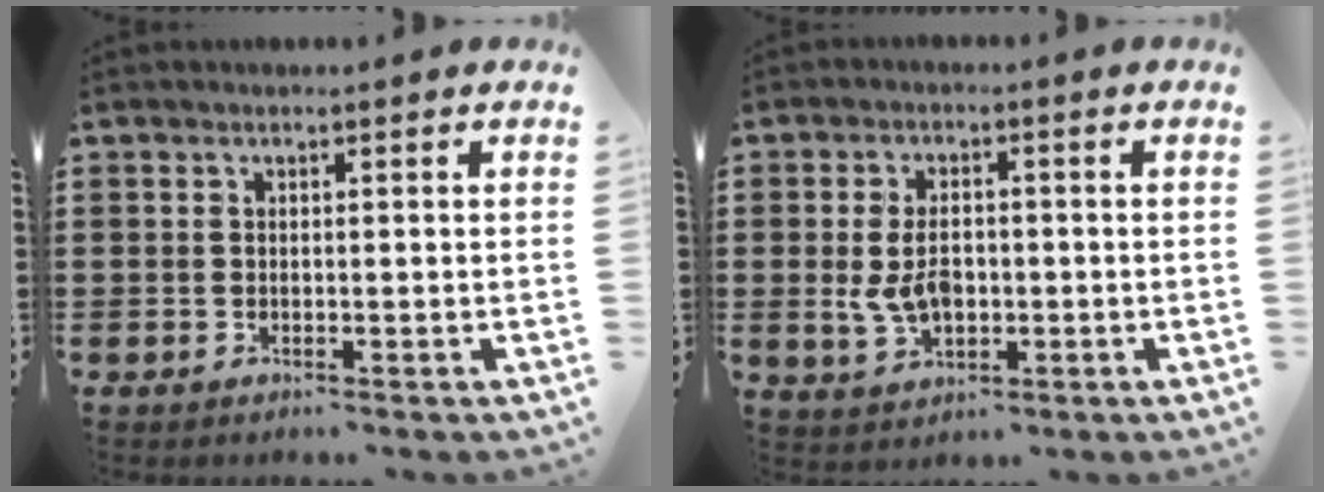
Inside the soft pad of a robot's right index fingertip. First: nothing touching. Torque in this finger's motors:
{"motor_torque": [0.32, 0.10, 0.59, 0.12]}